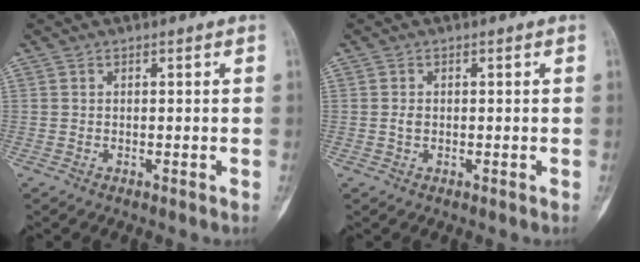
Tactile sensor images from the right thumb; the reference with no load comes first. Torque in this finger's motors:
{"motor_torque": [0.53, -0.33, 0.38, -0.17, 0.03]}